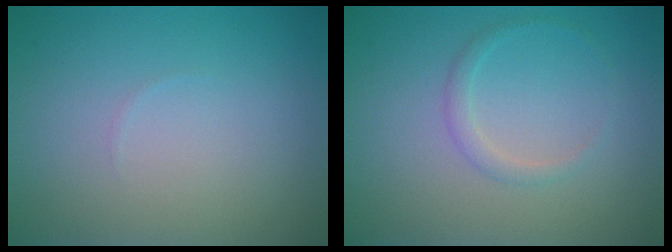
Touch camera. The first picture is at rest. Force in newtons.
{"total": 1.2, "press": 1.2, "slide": 0.2}